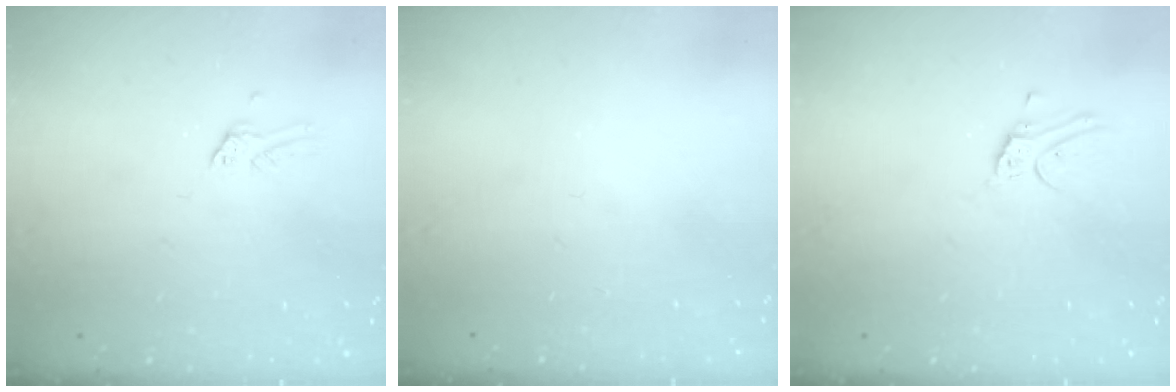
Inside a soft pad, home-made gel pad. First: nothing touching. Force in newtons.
{"total": 0.0}
{"total": 4.3, "press": 4.2, "slide": 0.4}